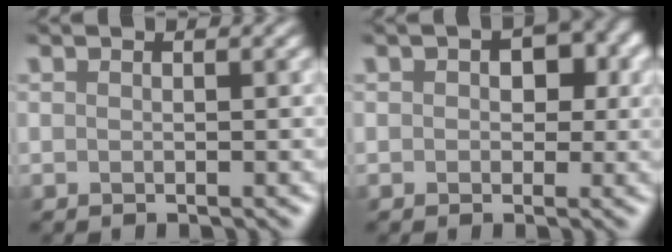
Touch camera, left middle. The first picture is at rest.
{"total": 3.2, "force": [0.4, 2.6, 1.9], "torque": [0.007, 0.015, -0.007]}